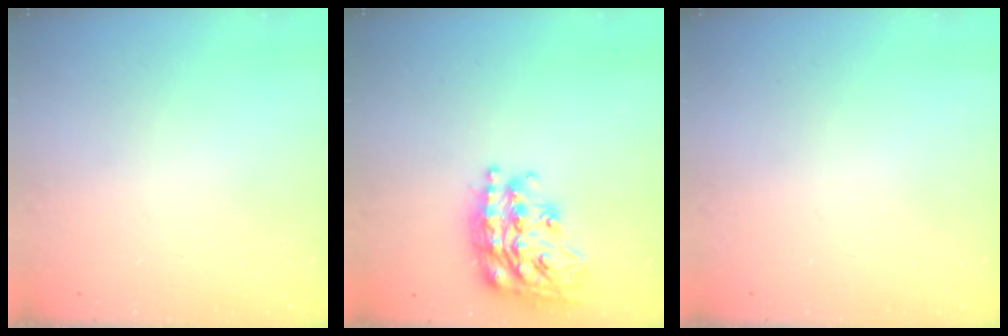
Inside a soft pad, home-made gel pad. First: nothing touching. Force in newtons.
{"total": 22.0, "press": 21.9, "slide": 1.4}
{"total": 0.0}